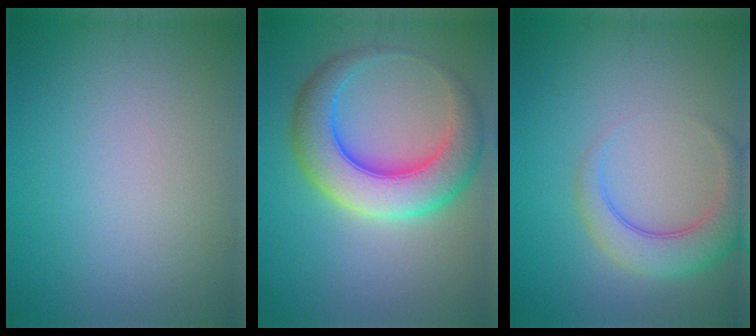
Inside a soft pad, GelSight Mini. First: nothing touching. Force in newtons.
{"total": 8.0, "press": 8.0, "slide": 0.1}
{"total": 4.4, "press": 4.4, "slide": 0.4}